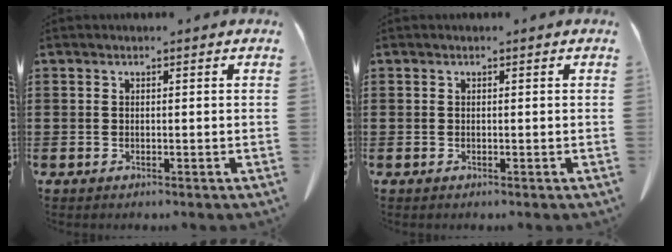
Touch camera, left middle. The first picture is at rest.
{"total": 0.0}